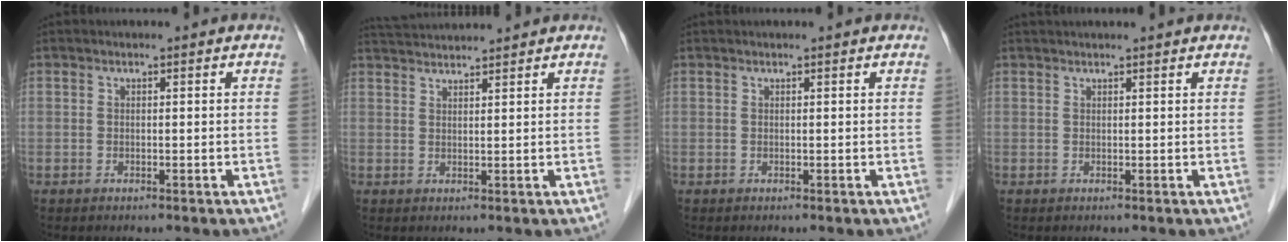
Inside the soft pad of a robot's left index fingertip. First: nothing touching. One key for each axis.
{"total": 6.2, "fx": 5.9, "fy": -0.8, "fz": 1.5, "tx": -0.032, "ty": 0.028, "tz": 0.099}
{"total": 0.9, "fx": 0.8, "fy": -0.1, "fz": 0.3, "tx": -0.006, "ty": 0.011, "tz": 0.016}
{"total": 4.9, "fx": 4.5, "fy": -0.3, "fz": 1.8, "tx": -0.019, "ty": 0.032, "tz": 0.056}